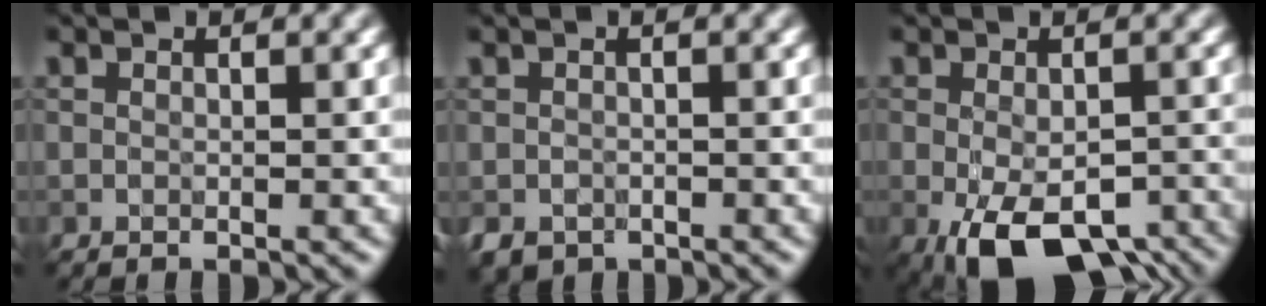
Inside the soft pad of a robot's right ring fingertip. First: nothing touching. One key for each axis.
{"total": 1.7, "fx": -1.0, "fy": 1.3, "fz": 0.6, "tx": -0.012, "ty": -0.007, "tz": -0.021}
{"total": 9.6, "fx": -4.4, "fy": 4.9, "fz": 7.0, "tx": -0.129, "ty": -0.035, "tz": -0.054}